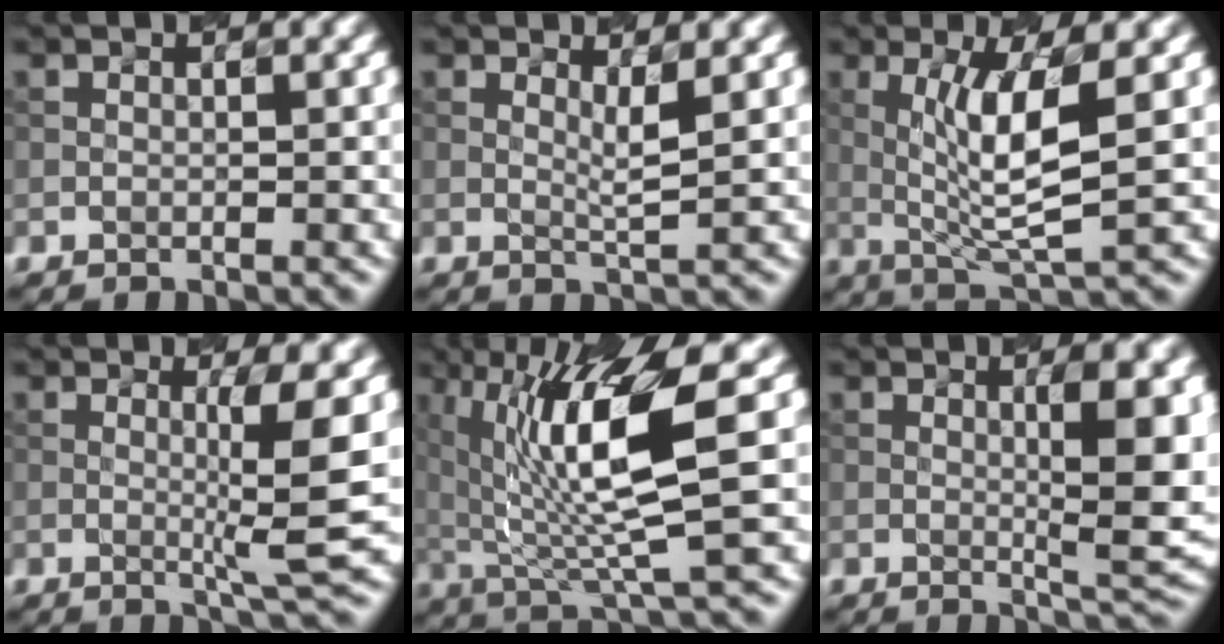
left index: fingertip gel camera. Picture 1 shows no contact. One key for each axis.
{"total": 1.7, "fx": 0.5, "fy": 0.2, "fz": 1.6, "tx": -0.028, "ty": -0.004, "tz": 0.014}
{"total": 6.1, "fx": 0.6, "fy": 1.0, "fz": 5.9, "tx": -0.113, "ty": -0.003, "tz": 0.028}
{"total": 4.9, "fx": 0.2, "fy": 0.3, "fz": 4.9, "tx": -0.080, "ty": -0.007, "tz": 0.013}
{"total": 9.4, "fx": 1.6, "fy": 1.8, "fz": 9.1, "tx": -0.155, "ty": -0.005, "tz": 0.044}
{"total": 6.6, "fx": 0.7, "fy": 1.2, "fz": 6.5, "tx": -0.082, "ty": -0.004, "tz": 0.024}